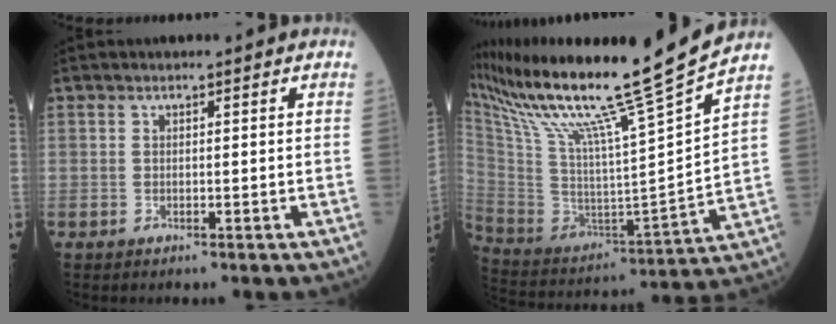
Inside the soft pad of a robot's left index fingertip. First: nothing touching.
{"total": 25.2, "force": [20.2, -2.6, 14.9], "torque": [-0.268, -0.060, 0.339]}